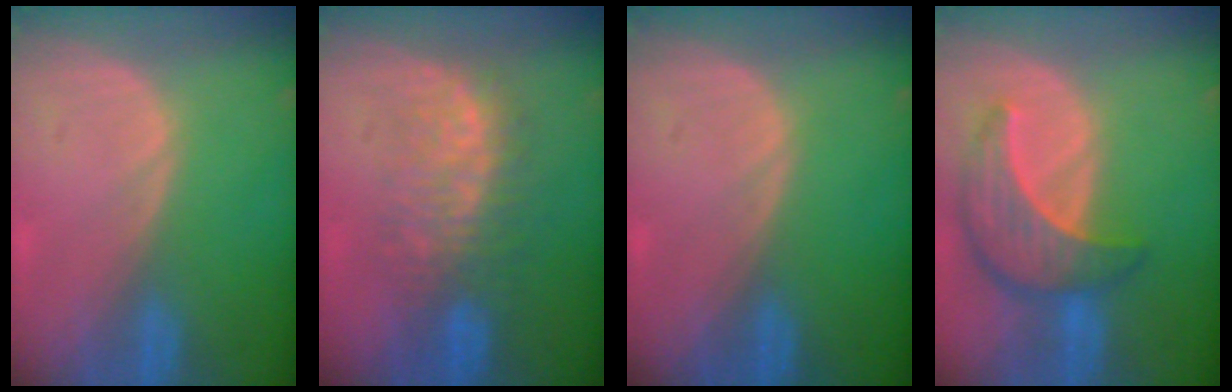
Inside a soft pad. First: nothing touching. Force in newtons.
{"total": 7.8, "press": 7.7, "slide": 1.3}
{"total": 0.0}
{"total": 8.7, "press": 7.9, "slide": 3.7}